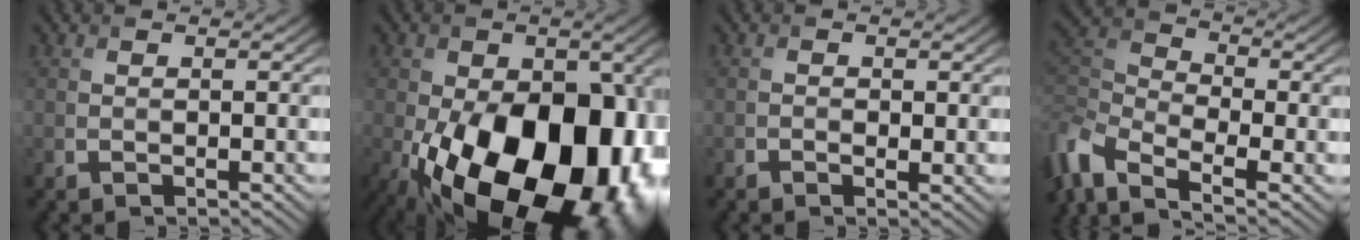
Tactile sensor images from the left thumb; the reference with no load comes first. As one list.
[{"total": 22.0, "force": [-7.2, 13.4, 15.9], "torque": [-0.237, -0.079, -0.058]}, {"total": 1.2, "force": [-0.3, 0.8, 0.8], "torque": [-0.018, -0.005, -0.004]}, {"total": 8.4, "force": [-4.2, 4.3, 6.0], "torque": [-0.149, -0.005, -0.099]}]